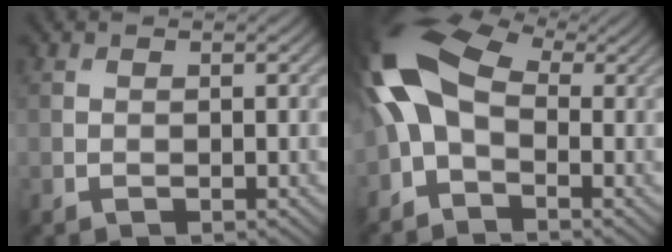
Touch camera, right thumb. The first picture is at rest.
{"total": 12.1, "force": [-0.5, 6.8, 10.0], "torque": [-0.235, 0.022, -0.039]}